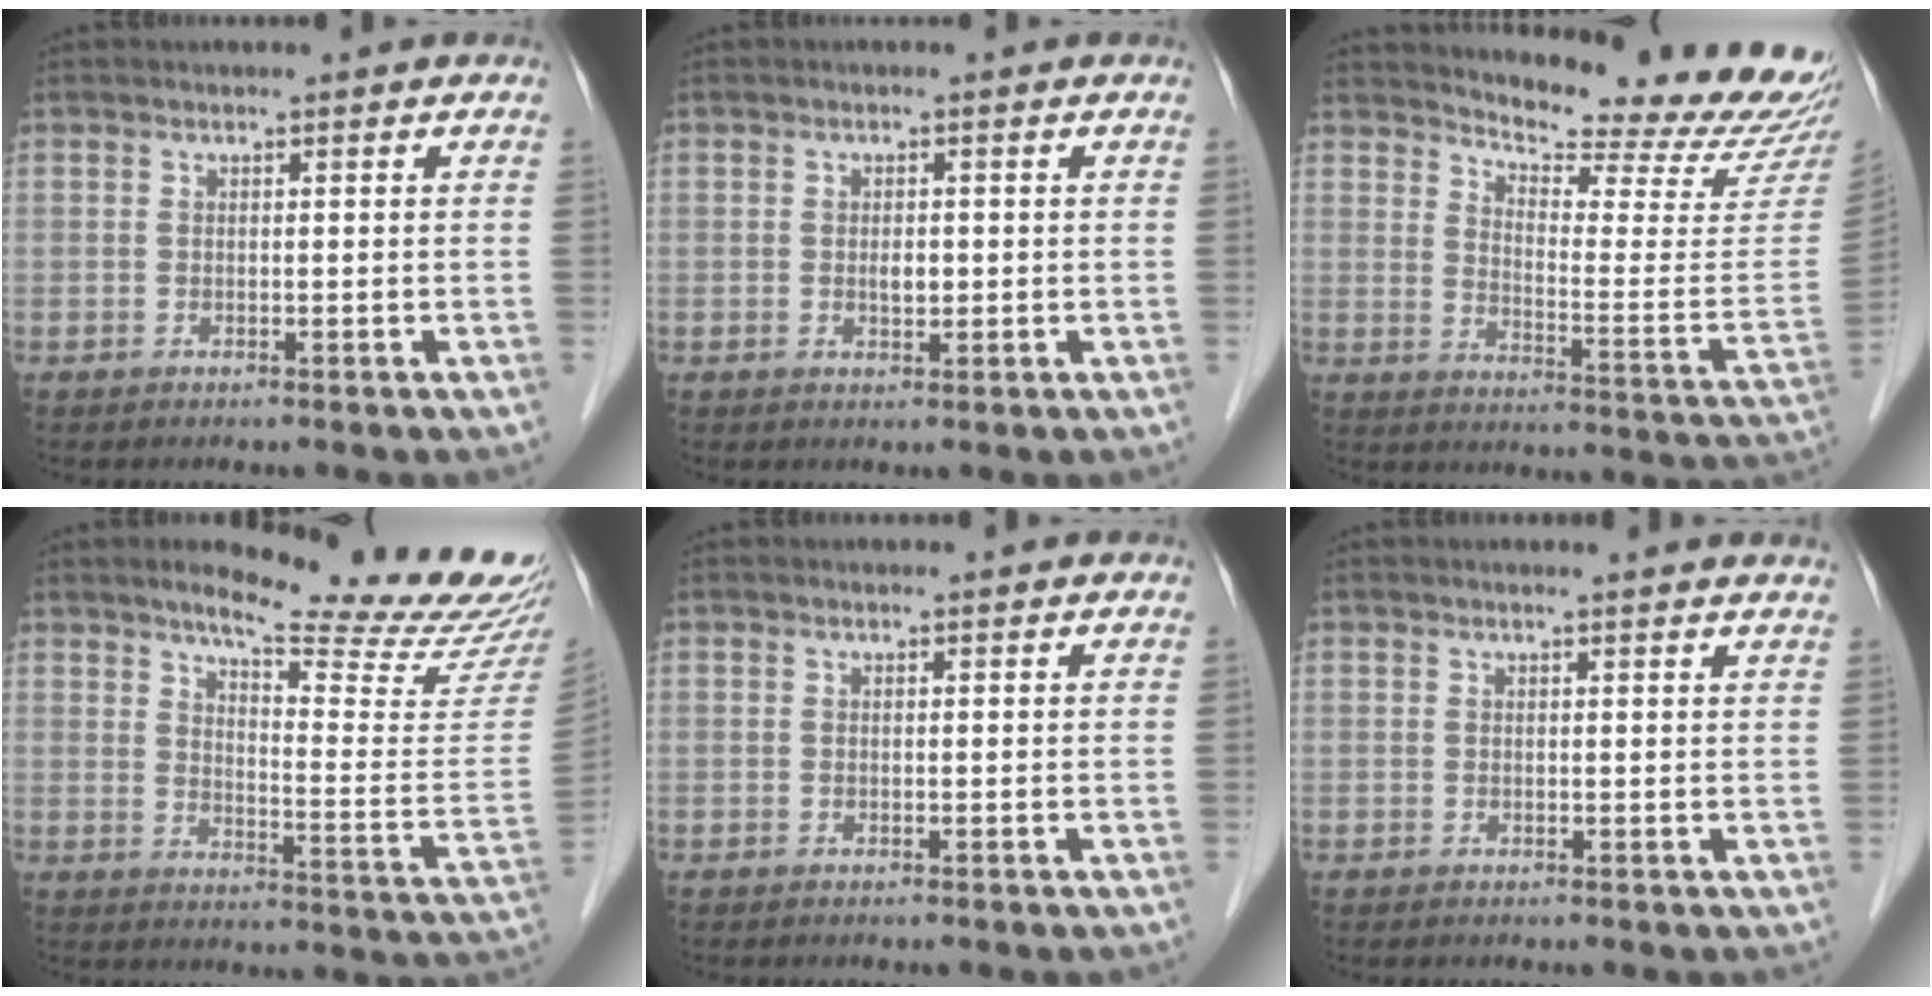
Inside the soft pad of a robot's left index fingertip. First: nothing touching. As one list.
[{"total": 1.8, "force": [-0.1, 1.0, 1.5], "torque": [-0.027, -0.001, 0.000]}, {"total": 19.2, "force": [18.4, 1.1, 5.5], "torque": [-0.082, -0.115, 0.221]}, {"total": 21.0, "force": [18.5, 0.9, 9.9], "torque": [-0.134, -0.084, 0.225]}, {"total": 0.0}, {"total": 3.8, "force": [3.6, -0.1, 1.1], "torque": [-0.018, 0.003, 0.028]}]